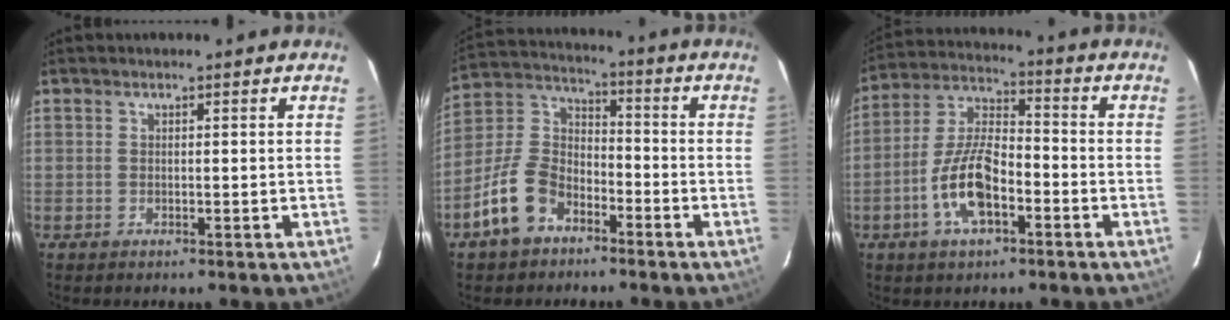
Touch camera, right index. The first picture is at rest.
{"total": 11.6, "force": [-6.9, 7.1, 6.0], "torque": [-0.135, 0.027, -0.125]}
{"total": 11.9, "force": [-4.8, 5.0, 9.6], "torque": [-0.201, 0.008, -0.089]}